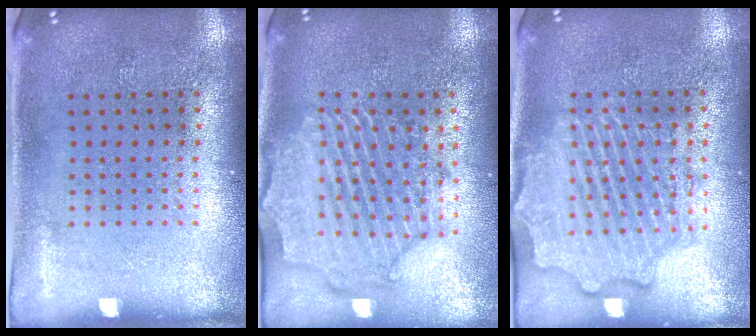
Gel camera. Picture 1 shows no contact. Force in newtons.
{"total": 2.3, "press": 2.2, "slide": 0.8}
{"total": 2.6, "press": 2.6, "slide": 0.3}